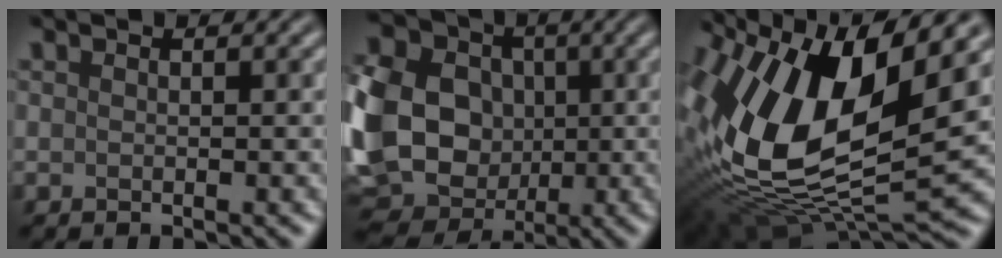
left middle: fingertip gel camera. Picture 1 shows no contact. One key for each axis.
{"total": 17.7, "fx": -0.9, "fy": 14.8, "fz": 9.6, "tx": -0.221, "ty": 0.007, "tz": -0.044}
{"total": 15.0, "fx": 4.2, "fy": 7.5, "fz": 12.3, "tx": -0.239, "ty": 0.001, "tz": 0.064}